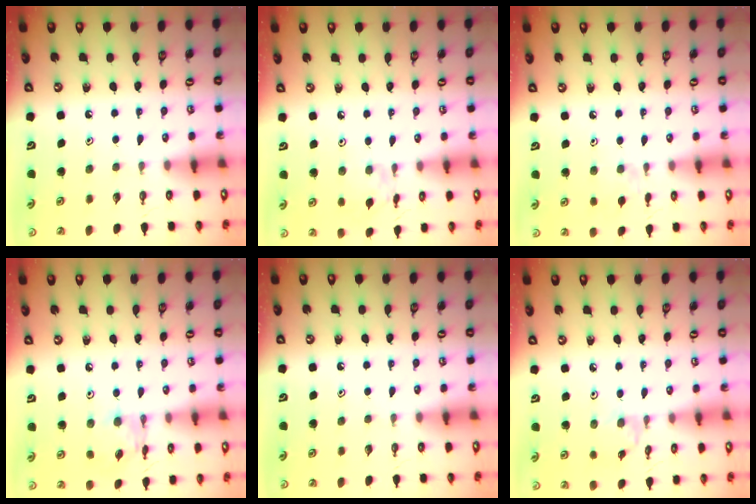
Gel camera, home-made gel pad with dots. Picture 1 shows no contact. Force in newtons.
{"total": 4.7, "press": 4.7, "slide": 0.3}
{"total": 5.0, "press": 4.9, "slide": 0.8}
{"total": 5.4, "press": 5.4, "slide": 0.2}
{"total": 0.0}
{"total": 0.9, "press": 0.8, "slide": 0.2}